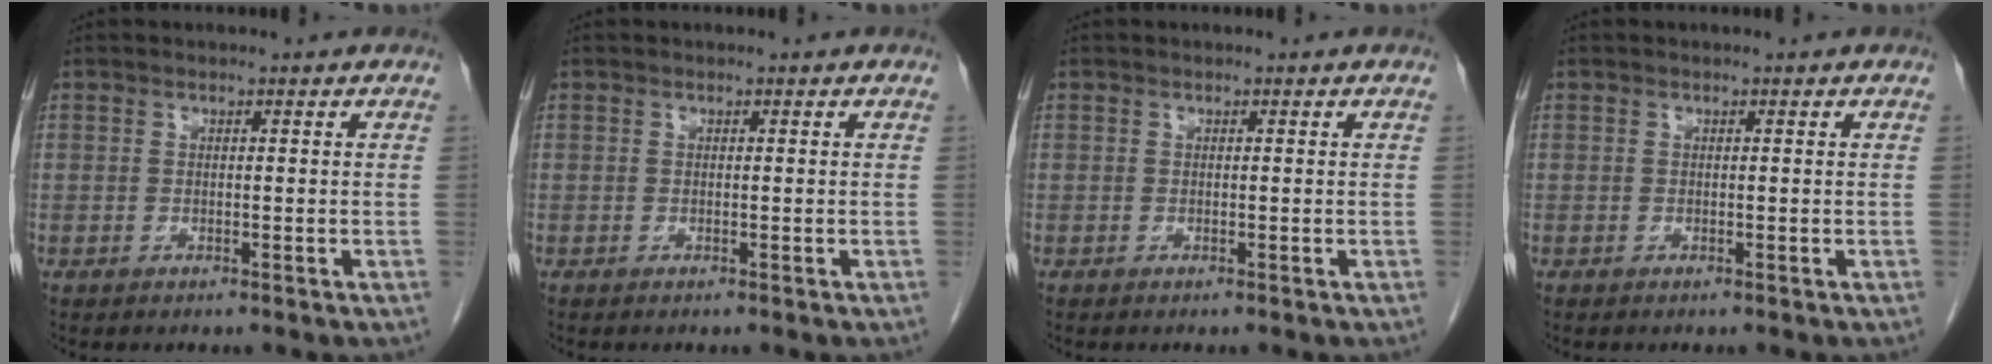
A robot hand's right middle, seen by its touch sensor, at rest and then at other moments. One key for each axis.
{"total": 0.0}
{"total": 0.0}
{"total": 0.0}